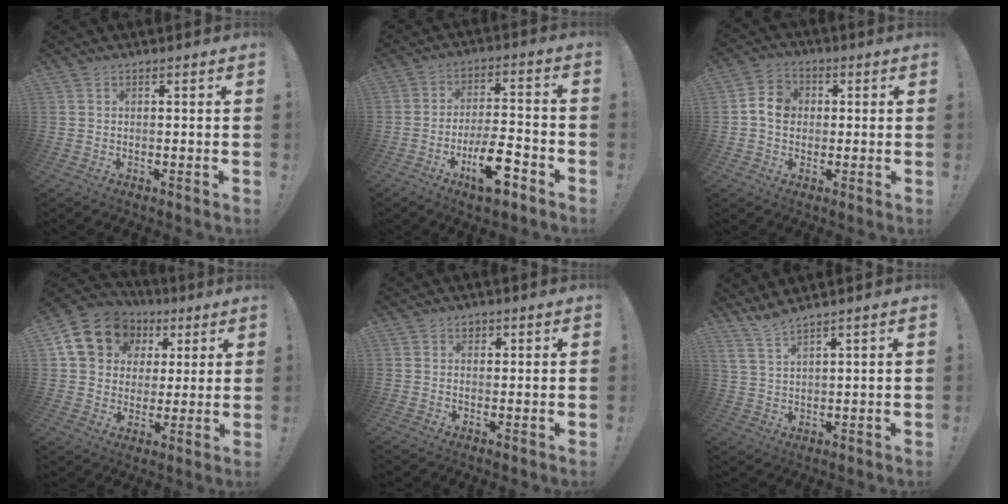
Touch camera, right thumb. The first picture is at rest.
{"total": 13.4, "force": [-6.9, 4.7, 10.5], "torque": [-0.166, 0.040, -0.112]}
{"total": 7.5, "force": [0.5, 6.5, 3.8], "torque": [-0.056, 0.017, 0.012]}
{"total": 16.5, "force": [6.5, 13.4, 7.1], "torque": [-0.100, -0.022, 0.136]}
{"total": 1.3, "force": [0.7, 1.1, 0.4], "torque": [0.006, -0.004, 0.009]}
{"total": 4.8, "force": [4.2, 0.1, 2.3], "torque": [-0.059, -0.019, 0.079]}